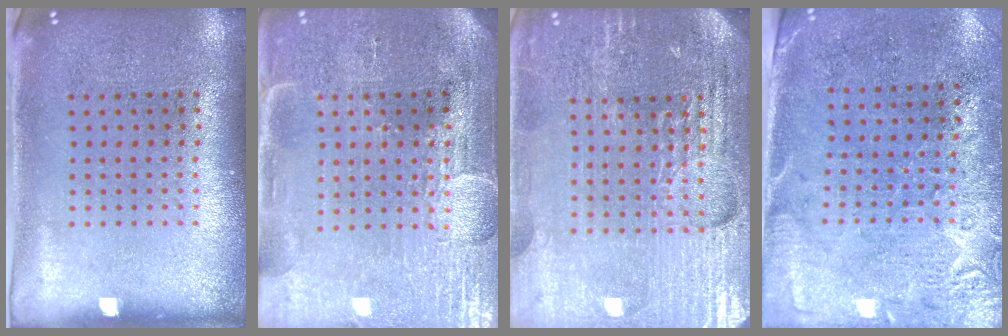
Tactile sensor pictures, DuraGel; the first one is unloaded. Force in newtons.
{"total": 3.9, "press": 3.5, "slide": 1.7}
{"total": 4.9, "press": 4.6, "slide": 1.8}
{"total": 2.7, "press": 2.4, "slide": 1.2}